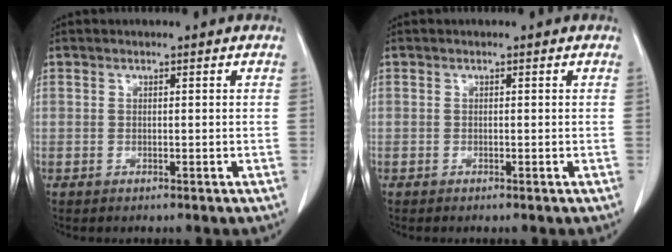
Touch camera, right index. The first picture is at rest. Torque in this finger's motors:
{"motor_torque": [-0.01, -0.04, 0.01, 0.01]}